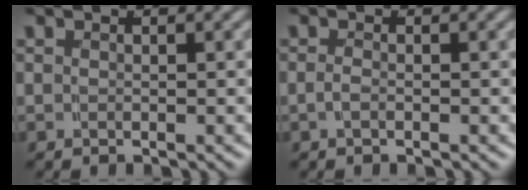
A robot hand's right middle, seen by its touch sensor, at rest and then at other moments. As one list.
[{"total": 0.7, "force": [-0.5, 0.0, 0.5], "torque": [-0.012, 0.002, -0.012]}]